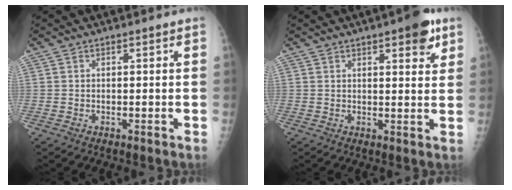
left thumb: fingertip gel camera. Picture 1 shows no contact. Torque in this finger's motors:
{"motor_torque": [0.97, 0.92, 0.57, -0.59, 0.17]}